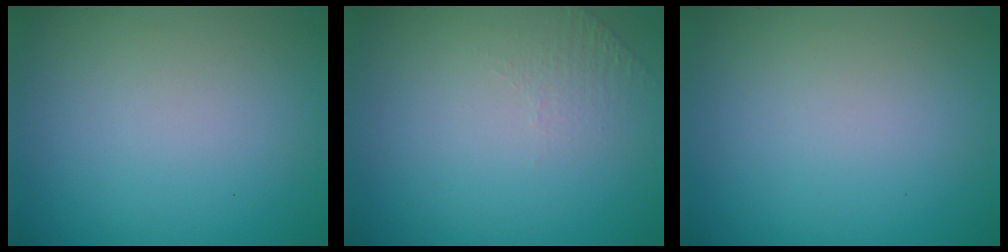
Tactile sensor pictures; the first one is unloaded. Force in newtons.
{"total": 1.0, "press": 0.5, "slide": 0.9}
{"total": 0.0}